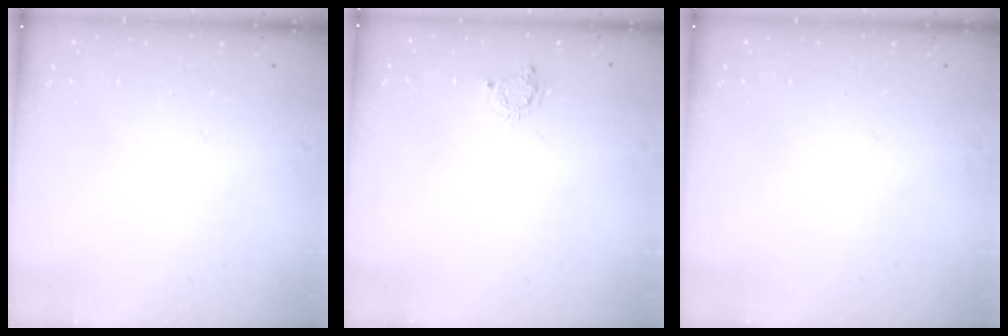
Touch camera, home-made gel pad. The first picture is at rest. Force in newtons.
{"total": 4.3, "press": 4.2, "slide": 0.4}
{"total": 0.0}